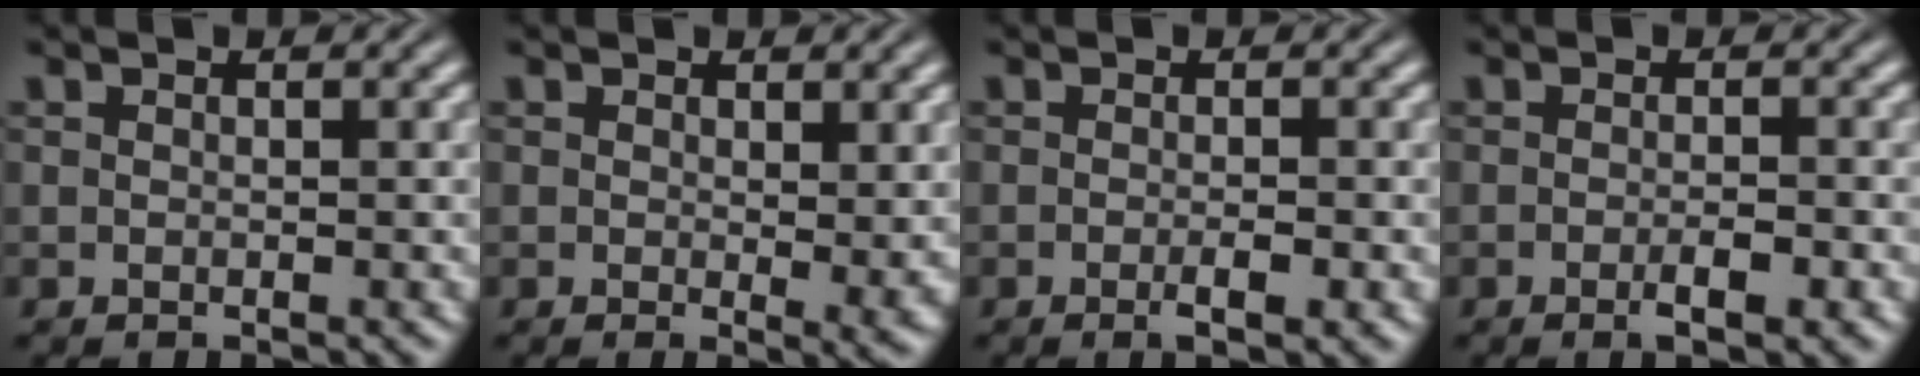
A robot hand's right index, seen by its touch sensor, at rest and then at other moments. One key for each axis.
{"total": 1.4, "fx": 0.2, "fy": 0.1, "fz": 1.4, "tx": -0.016, "ty": -0.008, "tz": 0.004}
{"total": 2.0, "fx": -1.2, "fy": 0.2, "fz": 1.6, "tx": -0.024, "ty": 0.007, "tz": -0.025}
{"total": 2.3, "fx": -1.4, "fy": 0.3, "fz": 1.8, "tx": -0.023, "ty": 0.009, "tz": -0.030}